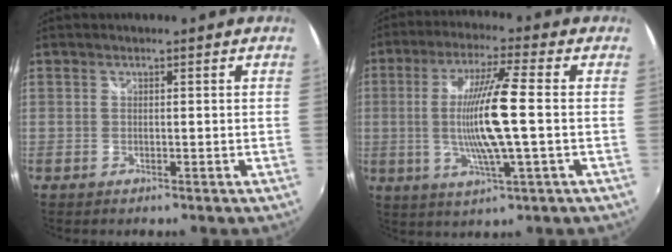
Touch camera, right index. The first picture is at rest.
{"total": 12.2, "force": [-0.7, -0.3, 12.2], "torque": [-0.226, -0.010, -0.011]}